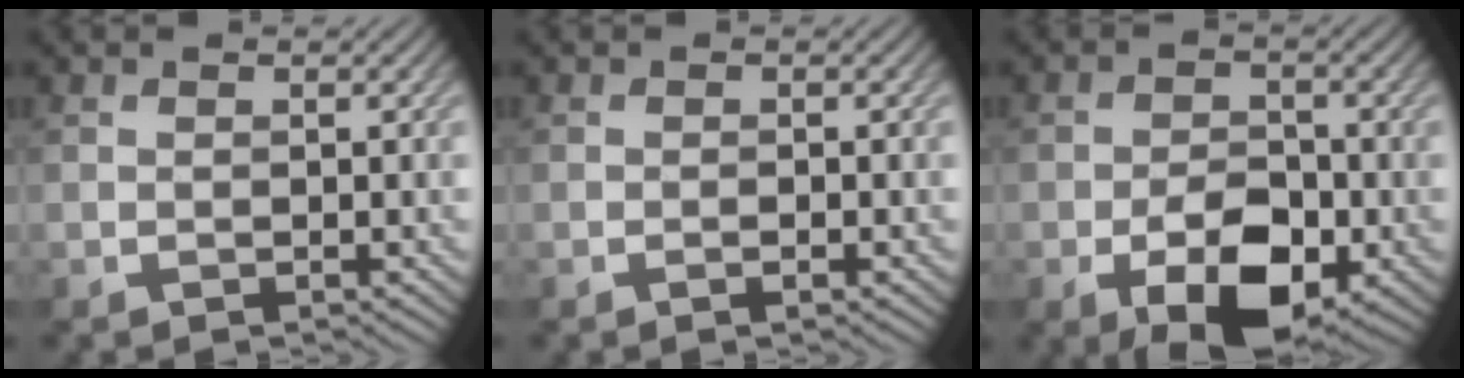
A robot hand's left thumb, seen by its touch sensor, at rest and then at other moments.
{"total": 0.9, "force": [-0.5, 0.1, 0.8], "torque": [-0.013, 0.000, -0.008]}
{"total": 9.3, "force": [-4.1, 5.1, 6.6], "torque": [-0.120, -0.012, -0.068]}